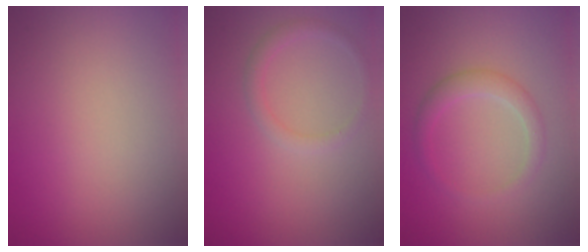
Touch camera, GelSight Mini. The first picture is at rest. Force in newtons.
{"total": 1.4, "press": 1.4, "slide": 0.2}
{"total": 2.1, "press": 2.1, "slide": 0.1}